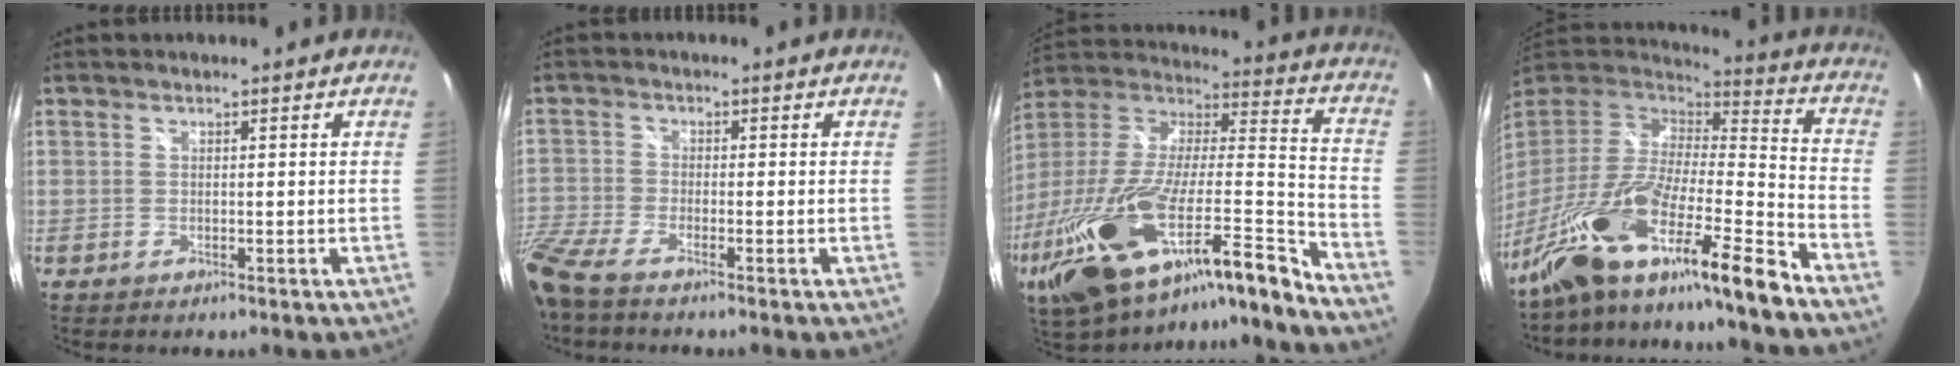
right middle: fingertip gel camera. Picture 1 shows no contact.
{"total": 9.5, "force": [-7.6, 2.2, 5.2], "torque": [-0.142, -0.026, -0.155]}
{"total": 31.7, "force": [-21.8, 5.2, 22.4], "torque": [-0.371, -0.069, -0.362]}
{"total": 25.8, "force": [-18.6, 3.3, 17.5], "torque": [-0.297, -0.055, -0.325]}